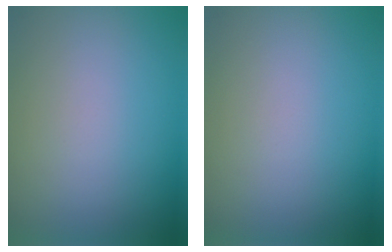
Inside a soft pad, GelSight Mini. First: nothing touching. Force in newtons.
{"total": 0.0}